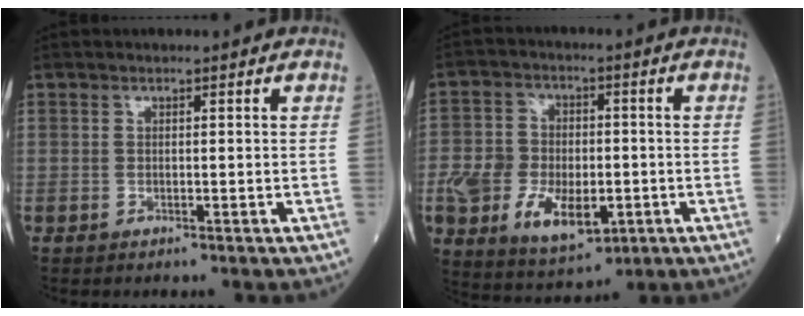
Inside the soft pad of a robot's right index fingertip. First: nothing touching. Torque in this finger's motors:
{"motor_torque": [0.48, -0.32, 0.26, 0.16]}